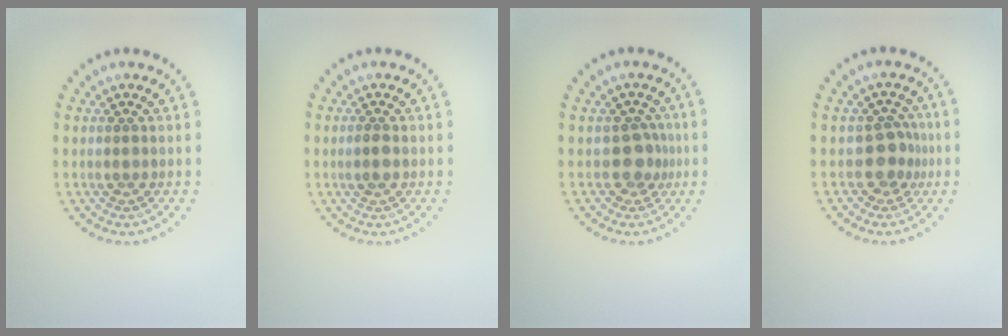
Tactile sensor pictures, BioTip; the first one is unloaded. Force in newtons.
{"total": 1.2, "press": 1.1, "slide": 0.2}
{"total": 2.1, "press": 1.7, "slide": 1.2}
{"total": 2.3, "press": 1.9, "slide": 1.3}